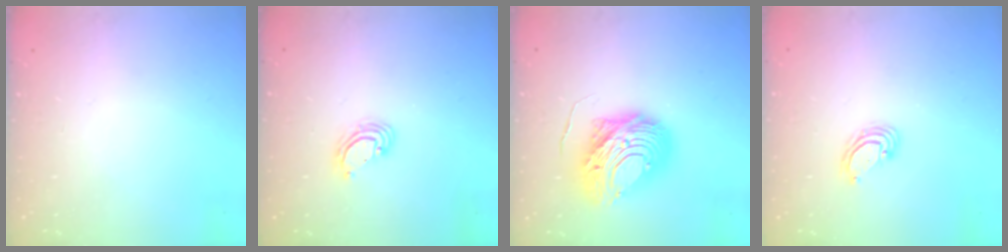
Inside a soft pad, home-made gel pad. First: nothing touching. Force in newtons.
{"total": 3.7, "press": 3.7, "slide": 0.2}
{"total": 12.6, "press": 12.6, "slide": 1.3}
{"total": 3.9, "press": 3.8, "slide": 0.4}